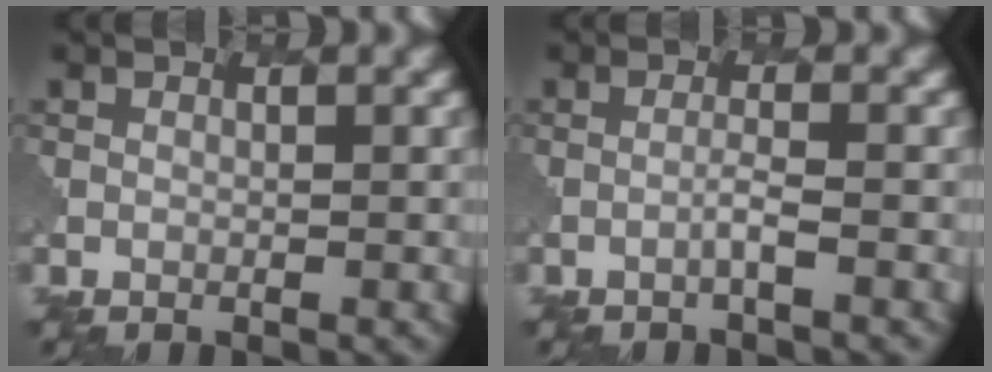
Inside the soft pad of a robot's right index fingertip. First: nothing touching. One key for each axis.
{"total": 0.8, "fx": -0.4, "fy": -0.1, "fz": 0.7, "tx": -0.012, "ty": 0.006, "tz": -0.016}